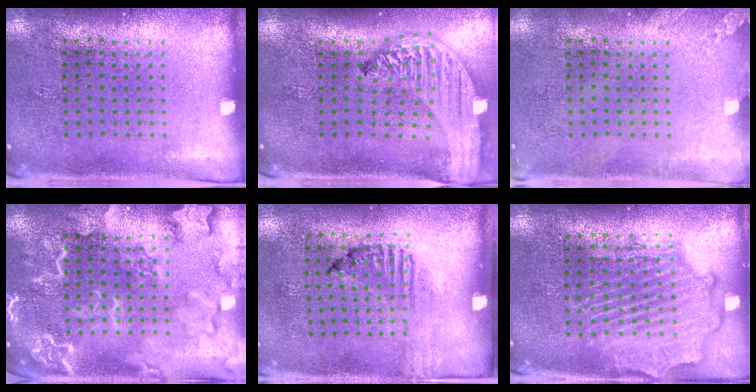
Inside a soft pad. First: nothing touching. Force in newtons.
{"total": 2.9, "press": 2.2, "slide": 1.8}
{"total": 1.2, "press": 1.2, "slide": 0.1}
{"total": 4.8, "press": 4.8, "slide": 0.7}
{"total": 1.8, "press": 1.0, "slide": 1.5}
{"total": 2.4, "press": 2.2, "slide": 0.8}